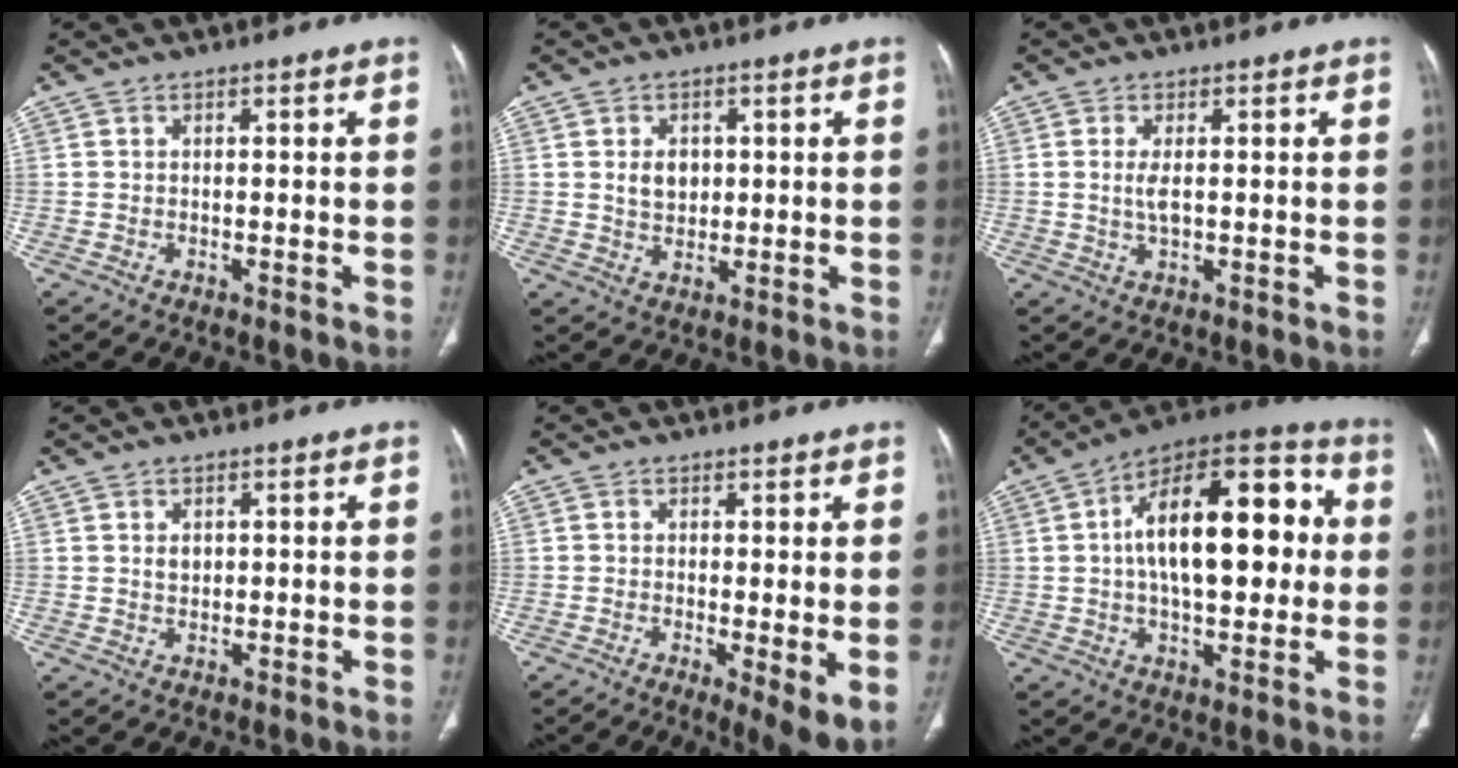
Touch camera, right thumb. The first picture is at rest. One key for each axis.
{"total": 4.3, "fx": 0.8, "fy": 3.3, "fz": 2.7, "tx": -0.026, "ty": -0.005, "tz": 0.017}
{"total": 2.8, "fx": 0.2, "fy": 1.0, "fz": 2.6, "tx": -0.063, "ty": -0.004, "tz": 0.007}
{"total": 1.7, "fx": 0.4, "fy": 1.3, "fz": 1.1, "tx": -0.010, "ty": -0.002, "tz": 0.009}
{"total": 6.8, "fx": -1.1, "fy": 1.6, "fz": 6.6, "tx": -0.104, "ty": -0.024, "tz": -0.018}
{"total": 21.9, "fx": 2.2, "fy": 10.7, "fz": 19.0, "tx": -0.267, "ty": 0.032, "tz": 0.026}